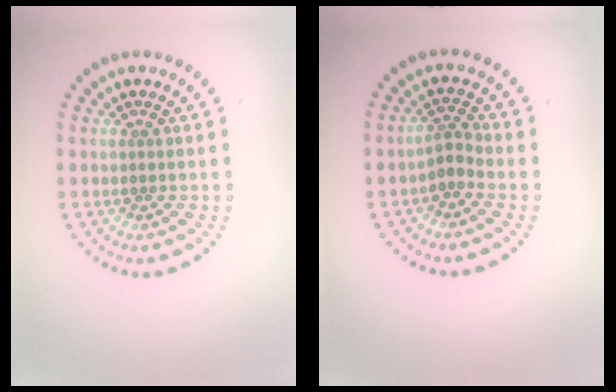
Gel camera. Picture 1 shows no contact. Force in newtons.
{"total": 2.0, "press": 1.4, "slide": 1.4}